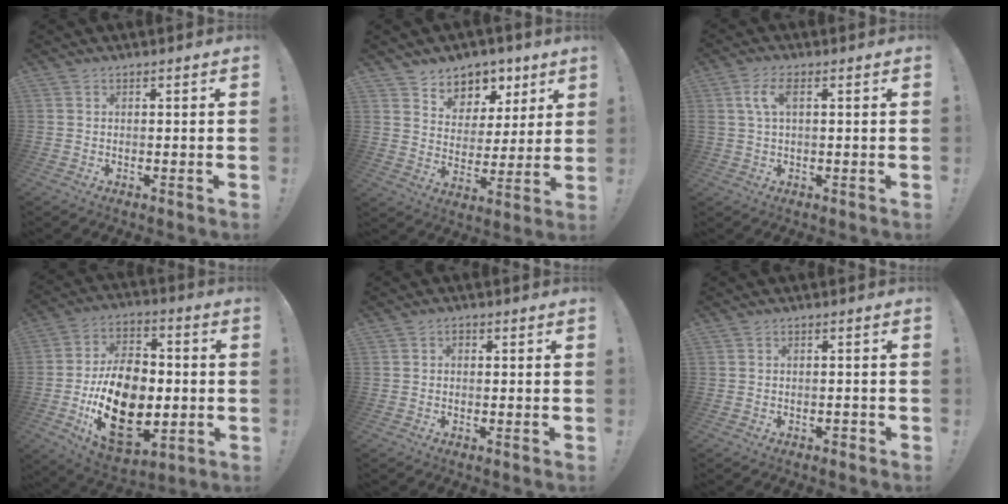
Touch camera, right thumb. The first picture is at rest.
{"total": 8.0, "force": [4.9, 6.2, 1.3], "torque": [-0.013, -0.045, 0.098]}
{"total": 5.4, "force": [1.4, 2.4, 4.6], "torque": [-0.081, 0.005, 0.025]}
{"total": 23.2, "force": [-4.4, 15.2, 17.0], "torque": [-0.298, 0.016, -0.061]}
{"total": 1.0, "force": [-0.3, 0.7, 0.5], "torque": [-0.002, 0.001, -0.008]}
{"total": 1.2, "force": [-0.9, 0.4, 0.6], "torque": [-0.013, 0.006, -0.015]}